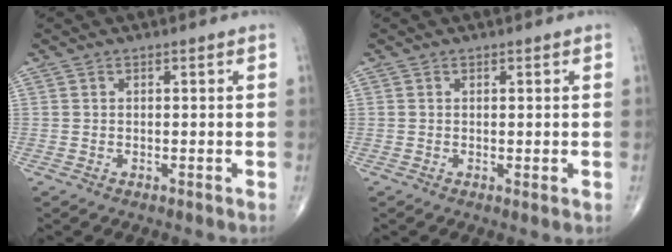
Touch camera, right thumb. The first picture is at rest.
{"total": 1.2, "force": [0.0, 0.1, 1.2], "torque": [-0.023, -0.005, 0.002]}